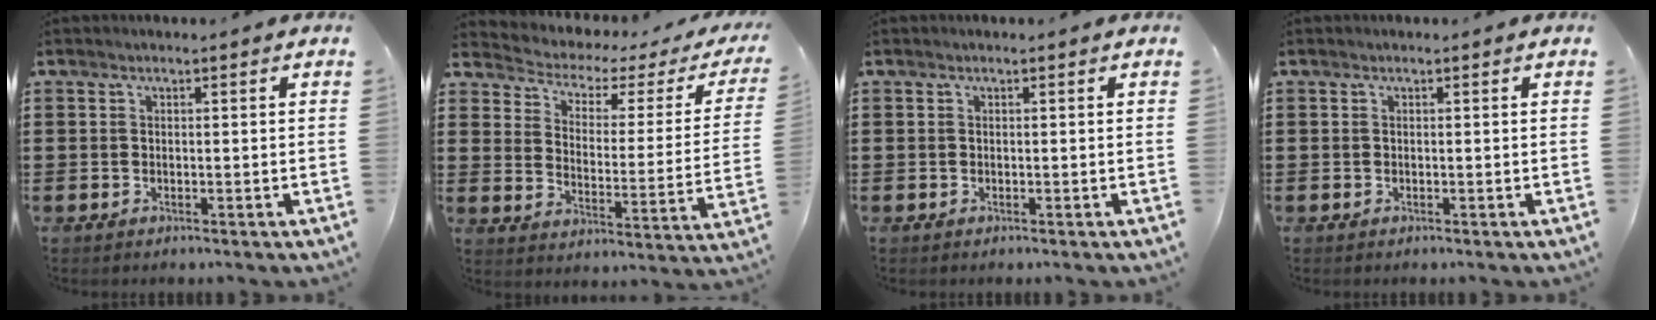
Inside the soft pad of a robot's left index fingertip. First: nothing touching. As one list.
[{"total": 2.3, "force": [1.6, 1.2, 1.2], "torque": [-0.040, -0.018, 0.014]}, {"total": 0.0}, {"total": 0.0}]